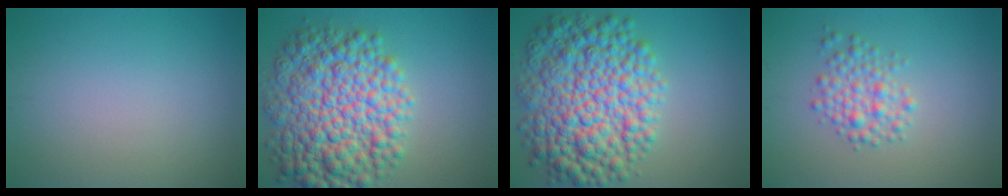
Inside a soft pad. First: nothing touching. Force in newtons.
{"total": 11.3, "press": 11.3, "slide": 0.1}
{"total": 11.2, "press": 11.2, "slide": 0.1}
{"total": 2.8, "press": 2.8, "slide": 0.1}